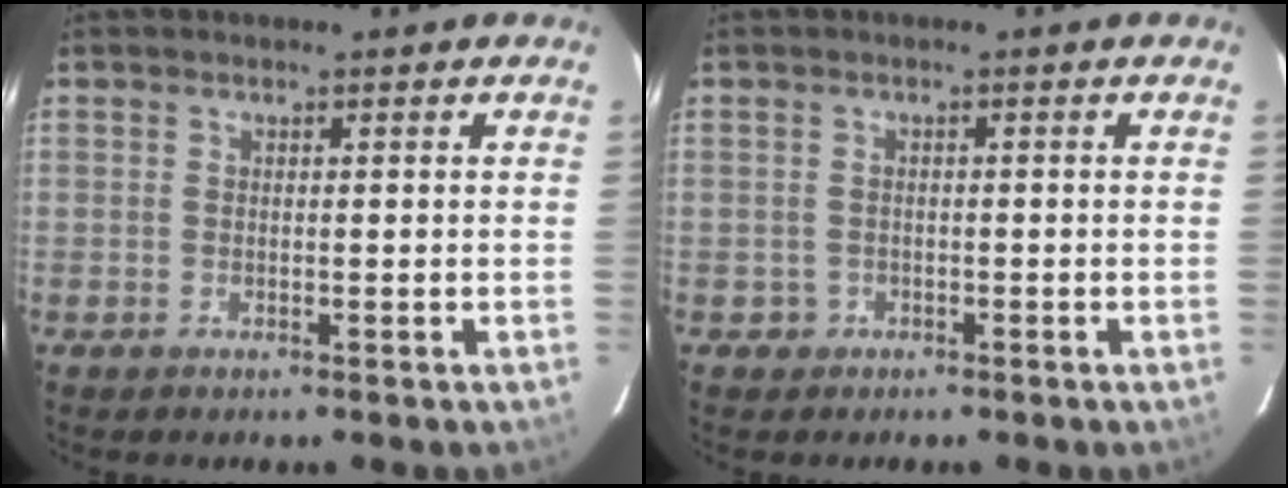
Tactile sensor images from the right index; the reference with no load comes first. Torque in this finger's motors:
{"motor_torque": [0.10, 0.00, -0.09, -0.05]}